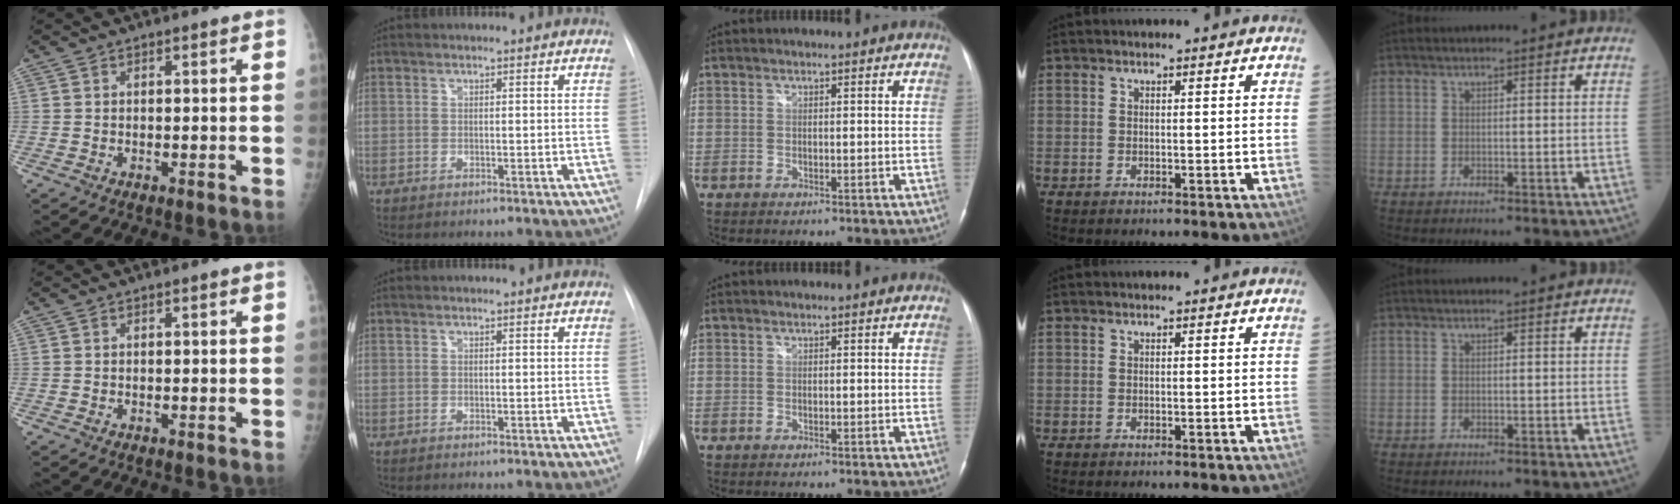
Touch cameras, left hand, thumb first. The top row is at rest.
{}